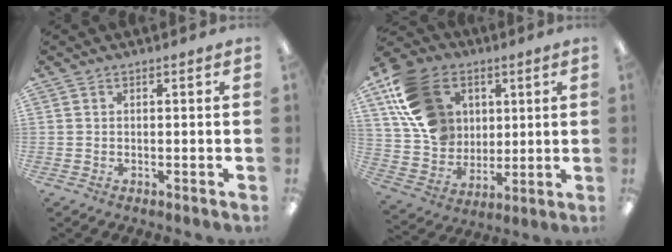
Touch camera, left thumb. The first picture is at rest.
{"total": 19.0, "force": [7.4, 14.8, 9.2], "torque": [-0.185, -0.012, 0.151]}